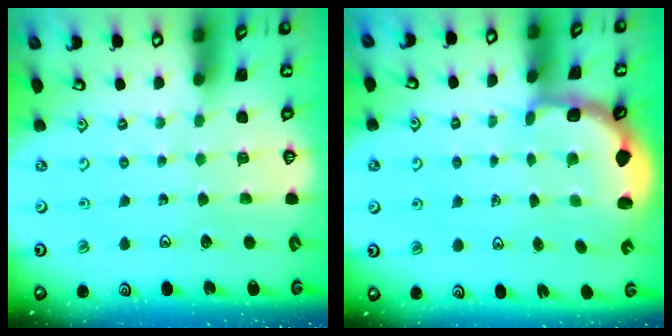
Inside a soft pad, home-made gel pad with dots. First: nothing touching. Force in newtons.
{"total": 2.6, "press": 2.3, "slide": 1.3}